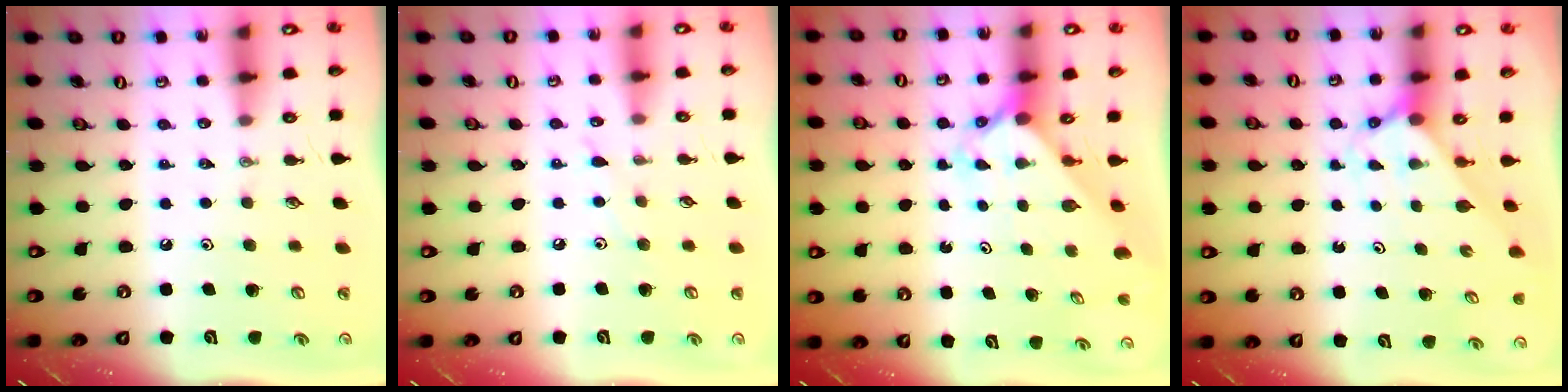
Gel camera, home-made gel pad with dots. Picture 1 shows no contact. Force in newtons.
{"total": 3.9, "press": 3.9, "slide": 0.6}
{"total": 2.4, "press": 2.4, "slide": 0.2}
{"total": 2.5, "press": 2.5, "slide": 0.2}